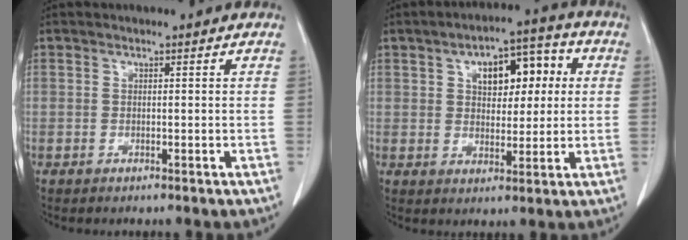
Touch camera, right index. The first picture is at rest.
{"total": 10.9, "force": [2.8, 5.9, 8.7], "torque": [-0.131, 0.034, 0.046]}